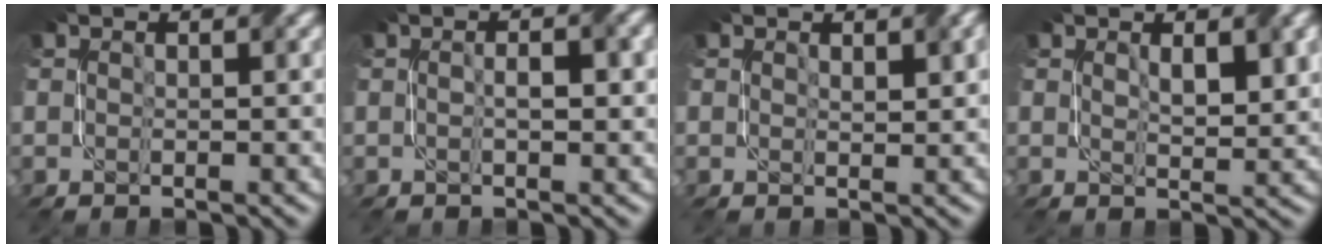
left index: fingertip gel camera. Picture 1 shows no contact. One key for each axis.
{"total": 2.2, "fx": 0.1, "fy": 0.6, "fz": 2.1, "tx": -0.031, "ty": 0.000, "tz": -0.001}
{"total": 1.3, "fx": 0.8, "fy": 0.4, "fz": 0.9, "tx": -0.012, "ty": -0.001, "tz": 0.016}
{"total": 3.0, "fx": 1.0, "fy": 1.1, "fz": 2.6, "tx": -0.045, "ty": -0.003, "tz": 0.023}